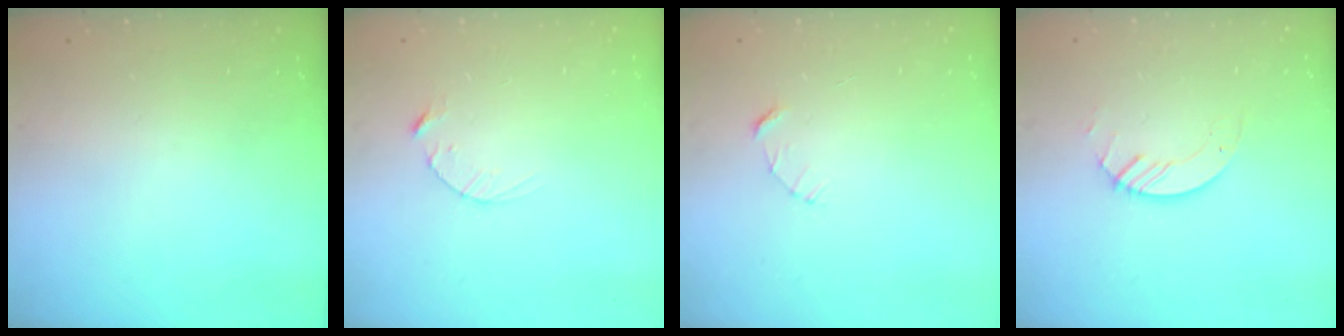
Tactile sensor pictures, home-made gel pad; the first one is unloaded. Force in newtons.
{"total": 2.5, "press": 2.5, "slide": 0.4}
{"total": 2.4, "press": 2.4, "slide": 0.2}
{"total": 2.8, "press": 2.8, "slide": 0.3}